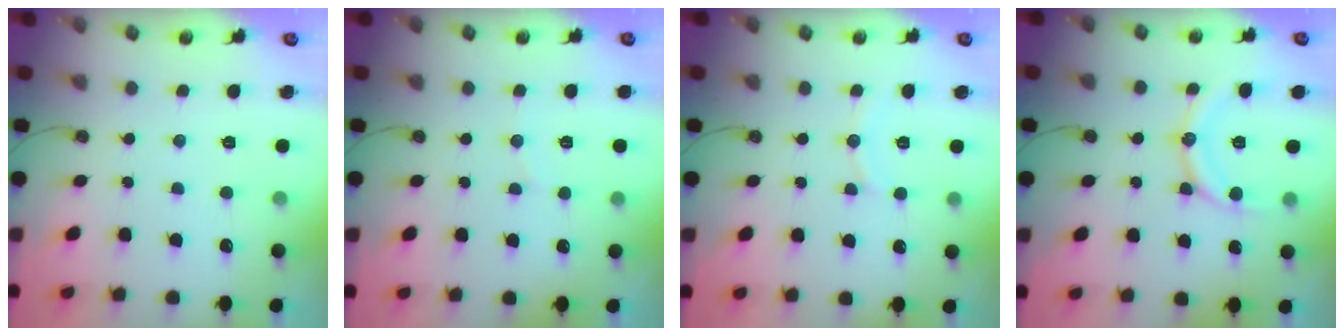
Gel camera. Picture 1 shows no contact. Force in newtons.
{"total": 4.1, "press": 3.8, "slide": 1.7}
{"total": 5.5, "press": 5.5, "slide": 0.1}
{"total": 11.8, "press": 11.7, "slide": 0.4}